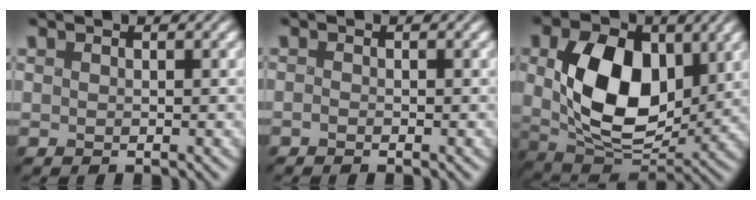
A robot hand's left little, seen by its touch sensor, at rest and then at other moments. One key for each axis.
{"total": 0.7, "fx": -0.7, "fy": 0.1, "fz": 0.1, "tx": 0.003, "ty": -0.004, "tz": -0.017}
{"total": 10.8, "fx": 1.4, "fy": 7.1, "fz": 8.1, "tx": -0.152, "ty": -0.008, "tz": 0.022}